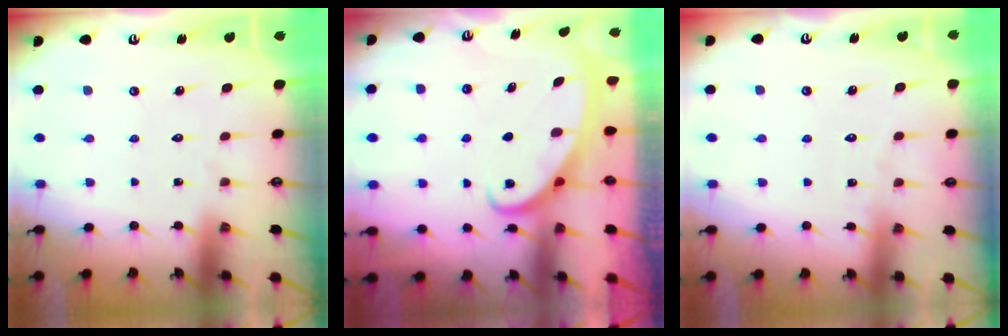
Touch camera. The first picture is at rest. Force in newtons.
{"total": 2.6, "press": 2.6, "slide": 0.3}
{"total": 3.1, "press": 3.1, "slide": 0.4}